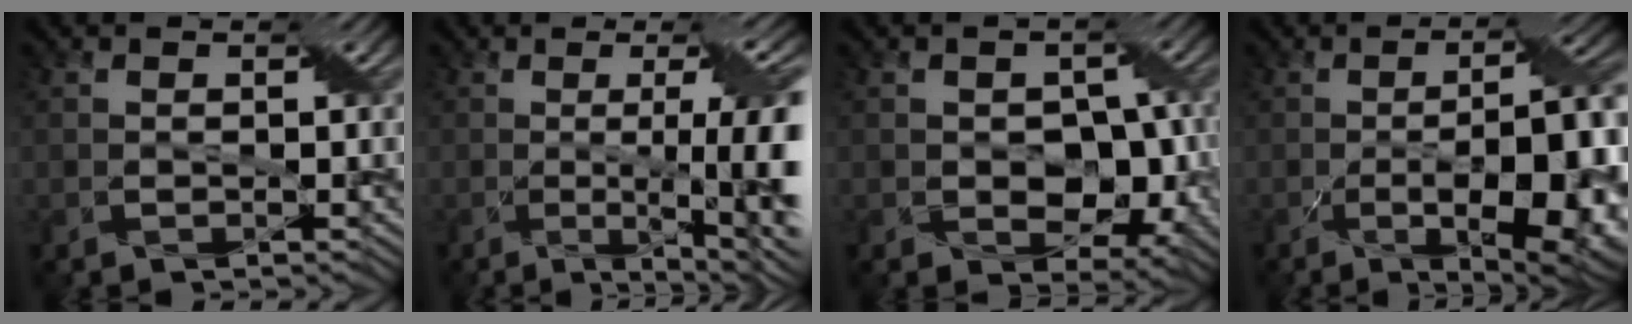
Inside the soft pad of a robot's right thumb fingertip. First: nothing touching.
{"total": 12.4, "force": [-1.5, 2.5, 12.0], "torque": [-0.158, 0.002, -0.017]}
{"total": 6.3, "force": [-1.2, 4.5, 4.1], "torque": [-0.061, -0.009, -0.022]}
{"total": 16.1, "force": [-4.7, 5.6, 14.3], "torque": [-0.193, -0.008, -0.060]}